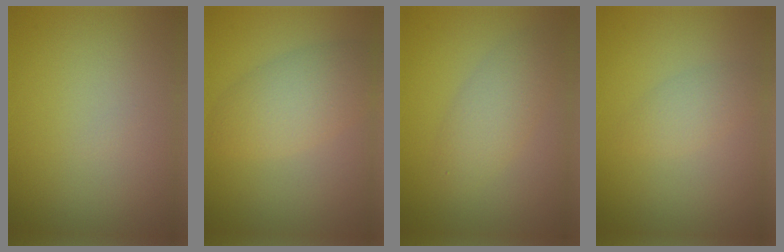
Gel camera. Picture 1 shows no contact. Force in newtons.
{"total": 4.1, "press": 4.1, "slide": 0.0}
{"total": 2.9, "press": 2.9, "slide": 0.1}
{"total": 1.7, "press": 1.7, "slide": 0.1}